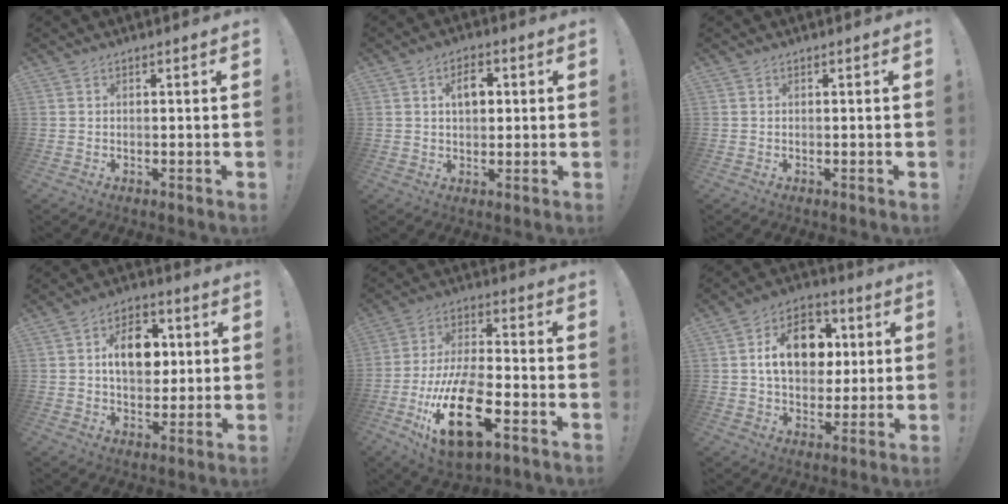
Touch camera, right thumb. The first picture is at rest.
{"total": 5.9, "force": [1.4, 3.8, 4.4], "torque": [-0.053, 0.000, 0.015]}
{"total": 0.0}
{"total": 12.6, "force": [2.0, 8.9, 8.7], "torque": [-0.115, 0.008, 0.037]}
{"total": 21.4, "force": [-8.7, 9.4, 17.1], "torque": [-0.332, 0.044, -0.136]}
{"total": 16.2, "force": [3.4, 11.7, 10.7], "torque": [-0.138, -0.001, 0.065]}